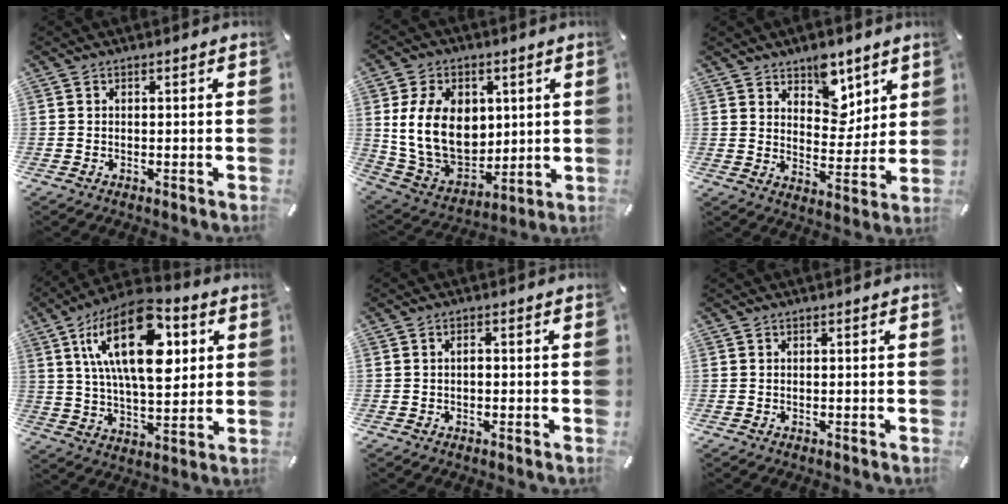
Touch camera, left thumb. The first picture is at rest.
{"total": 17.4, "force": [3.0, 13.3, 10.8], "torque": [-0.227, -0.014, 0.055]}
{"total": 10.0, "force": [6.7, 6.2, 4.1], "torque": [-0.036, -0.047, 0.118]}
{"total": 22.3, "force": [7.9, 11.2, 17.6], "torque": [-0.321, -0.018, 0.123]}
{"total": 1.2, "force": [-0.2, 0.6, 1.0], "torque": [-0.020, 0.002, -0.005]}
{"total": 0.0}